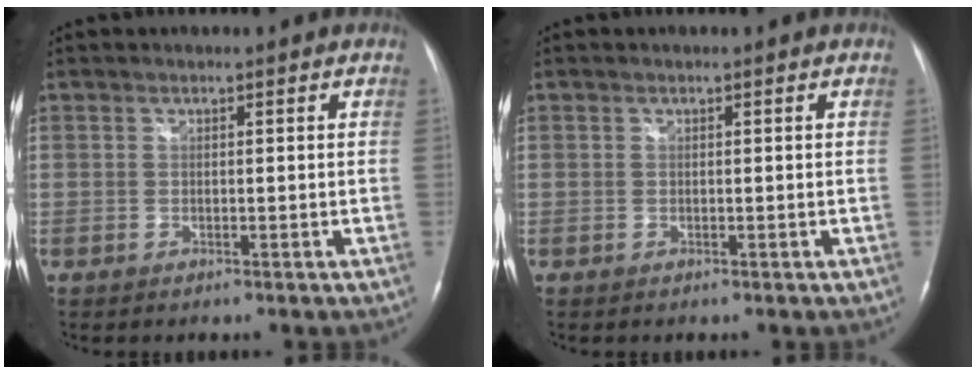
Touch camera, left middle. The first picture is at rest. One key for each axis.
{"total": 0.0}